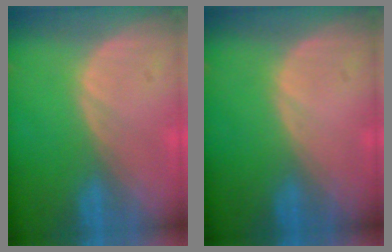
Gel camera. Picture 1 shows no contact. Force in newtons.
{"total": 0.0}